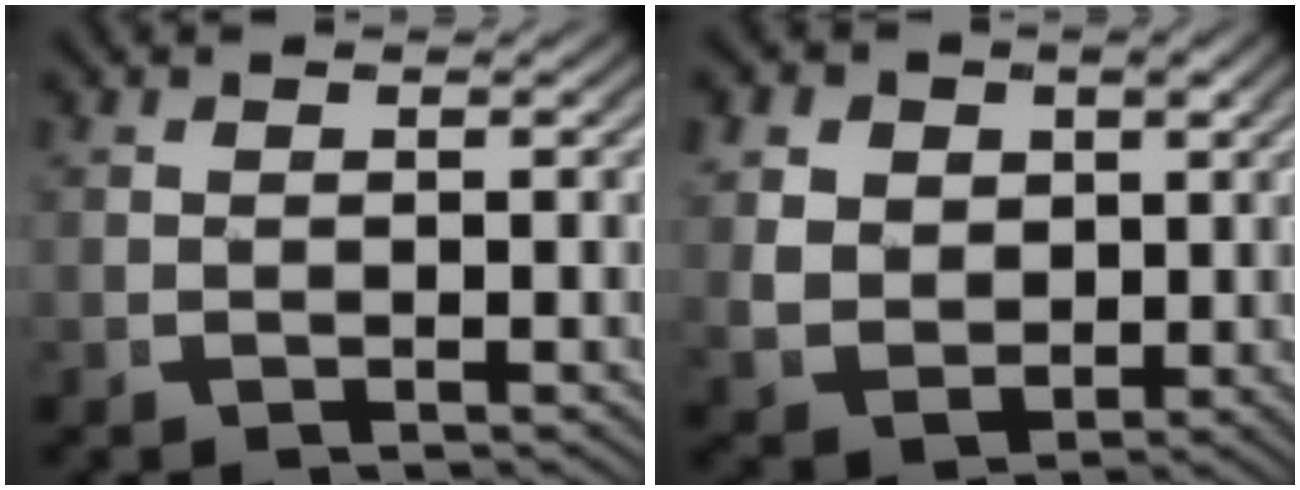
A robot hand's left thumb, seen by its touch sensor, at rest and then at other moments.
{"total": 7.2, "force": [0.6, 6.0, 4.0], "torque": [-0.101, -0.040, 0.031]}